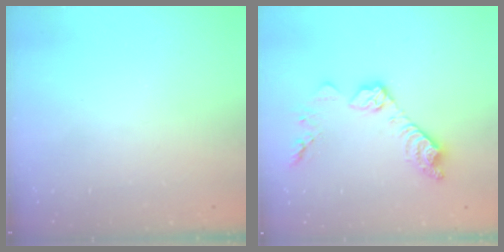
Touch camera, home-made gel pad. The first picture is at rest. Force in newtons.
{"total": 12.8, "press": 12.8, "slide": 0.7}